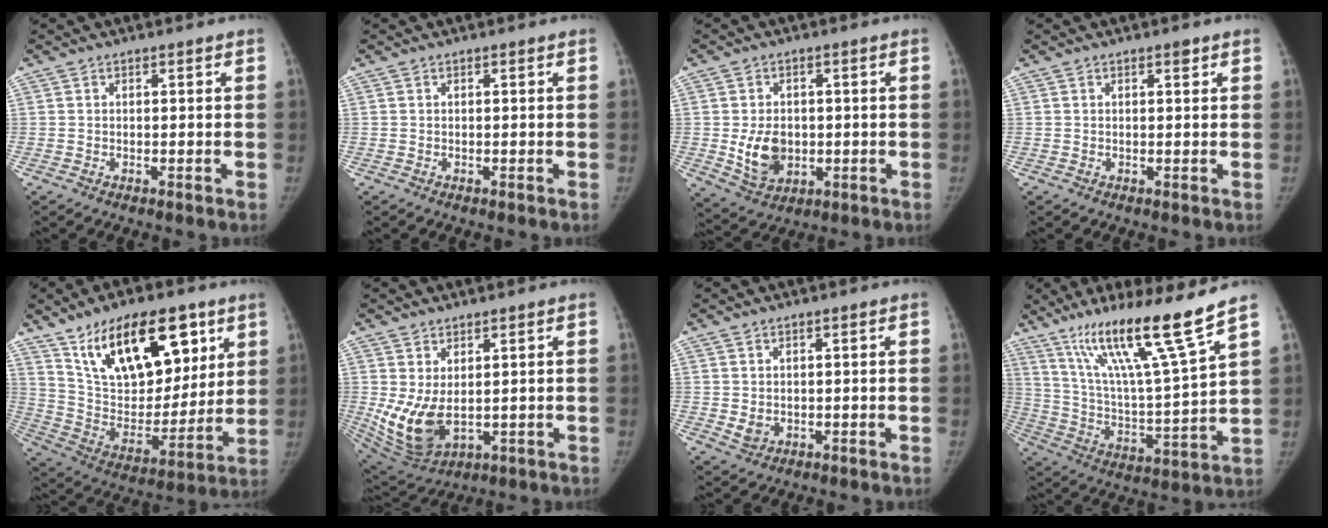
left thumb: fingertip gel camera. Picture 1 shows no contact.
{"total": 0.0}
{"total": 8.2, "force": [-0.7, 6.2, 5.4], "torque": [-0.071, -0.007, 0.003]}
{"total": 0.9, "force": [0.6, 0.4, 0.6], "torque": [-0.006, -0.002, 0.009]}
{"total": 24.5, "force": [13.2, 12.2, 16.7], "torque": [-0.229, -0.039, 0.240]}
{"total": 9.9, "force": [0.5, 5.5, 8.2], "torque": [-0.157, -0.020, 0.034]}
{"total": 2.3, "force": [0.1, 1.8, 1.3], "torque": [-0.021, -0.005, 0.010]}
{"total": 19.2, "force": [13.0, 0.0, 14.2], "torque": [-0.226, -0.070, 0.231]}